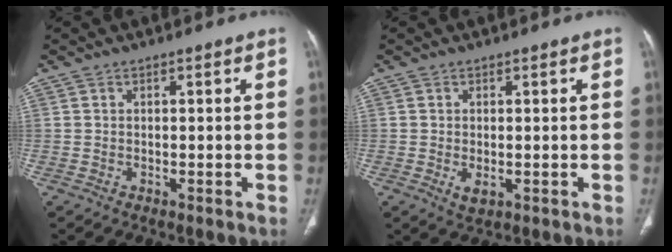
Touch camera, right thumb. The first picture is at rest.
{"total": 2.4, "force": [-0.5, 1.2, 2.0], "torque": [-0.038, -0.006, -0.003]}